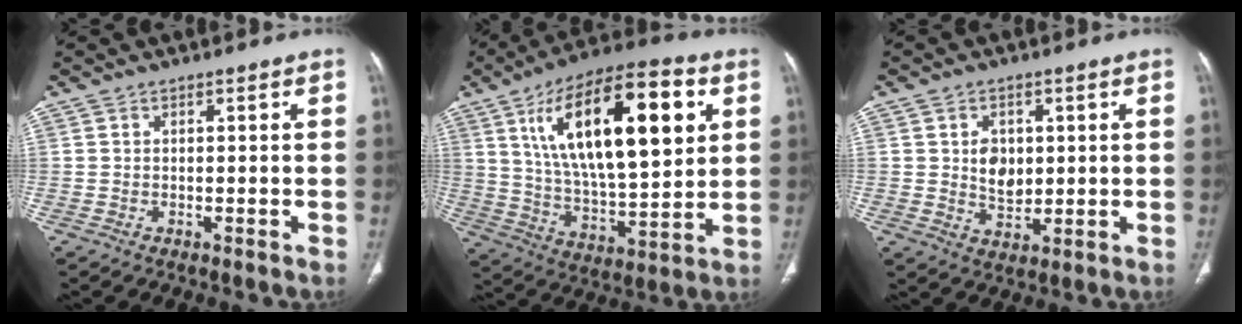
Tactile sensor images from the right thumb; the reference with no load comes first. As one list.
[{"total": 27.0, "force": [8.9, 10.7, 23.1], "torque": [-0.367, -0.016, 0.147]}, {"total": 5.7, "force": [1.0, 4.3, 3.7], "torque": [-0.037, -0.009, 0.025]}]